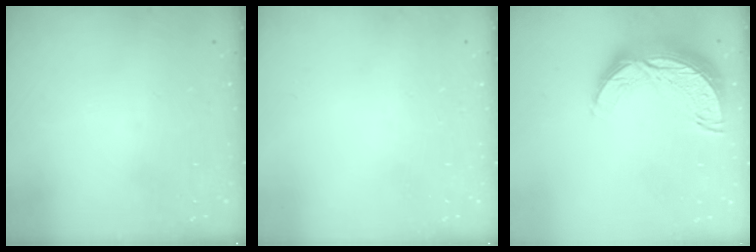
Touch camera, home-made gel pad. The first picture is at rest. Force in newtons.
{"total": 0.0}
{"total": 12.4, "press": 12.4, "slide": 0.9}